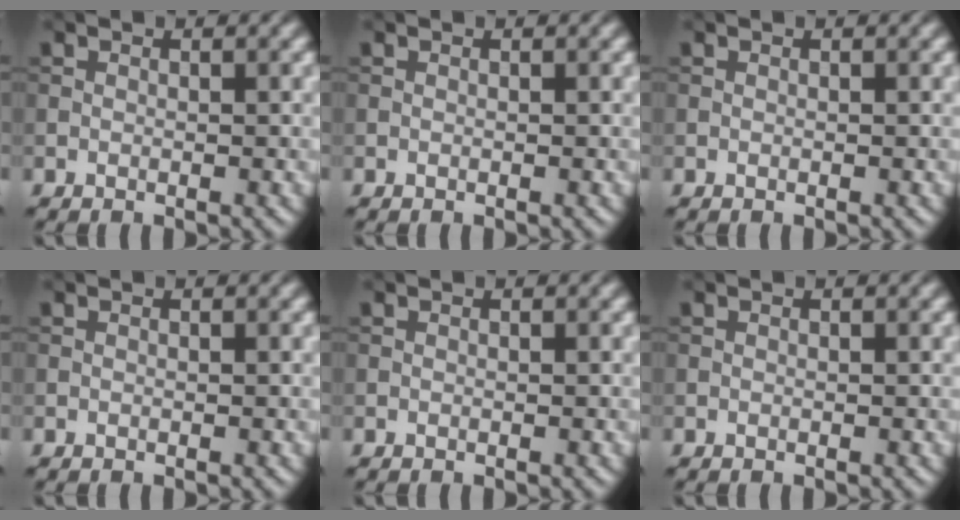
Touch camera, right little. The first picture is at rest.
{"total": 0.0}
{"total": 0.0}
{"total": 0.0}
{"total": 0.0}
{"total": 0.0}